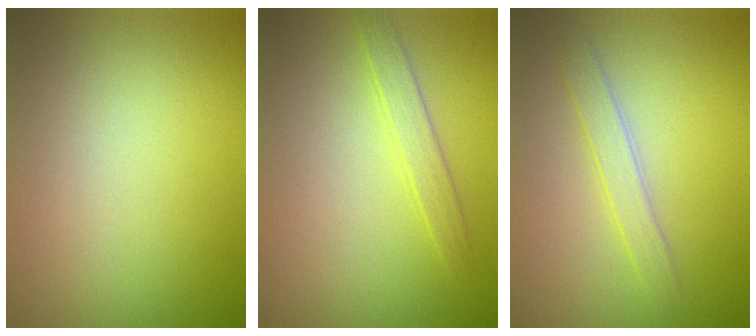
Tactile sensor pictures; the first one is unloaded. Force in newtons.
{"total": 1.7, "press": 1.7, "slide": 0.1}
{"total": 2.1, "press": 2.1, "slide": 0.1}